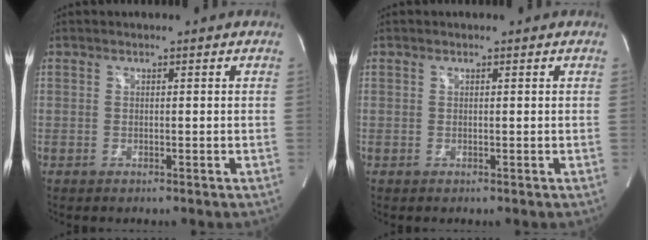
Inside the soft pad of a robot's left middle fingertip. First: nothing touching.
{"total": 0.0}